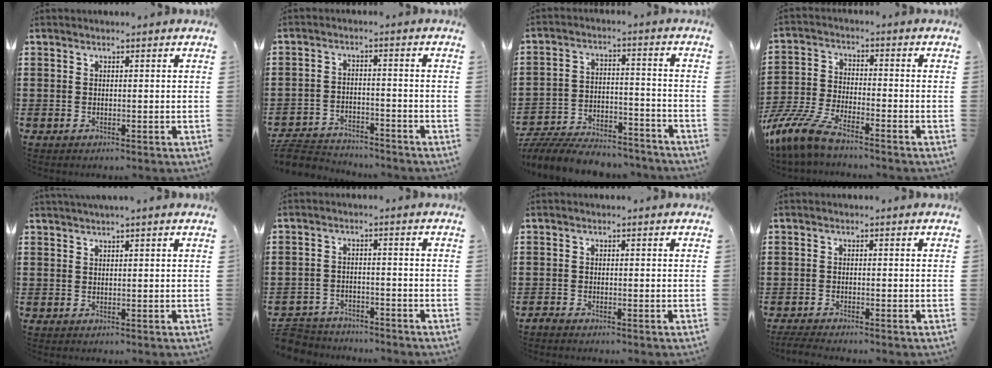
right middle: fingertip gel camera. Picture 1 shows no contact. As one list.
[{"total": 4.4, "force": [-4.3, 0.8, 0.5], "torque": [-0.024, 0.000, -0.093]}, {"total": 8.0, "force": [-7.7, 1.5, 1.7], "torque": [-0.035, 0.016, -0.150]}, {"total": 8.3, "force": [-7.3, 1.2, 3.9], "torque": [-0.116, -0.009, -0.152]}, {"total": 1.0, "force": [0.9, -0.4, 0.4], "torque": [-0.006, -0.003, 0.016]}, {"total": 4.2, "force": [-4.1, 0.8, 0.0], "torque": [-0.019, -0.001, -0.092]}, {"total": 0.9, "force": [-0.9, 0.1, 0.2], "torque": [-0.008, -0.004, -0.017]}, {"total": 1.7, "force": [-1.6, 0.0, 0.6], "torque": [-0.019, -0.004, -0.033]}]